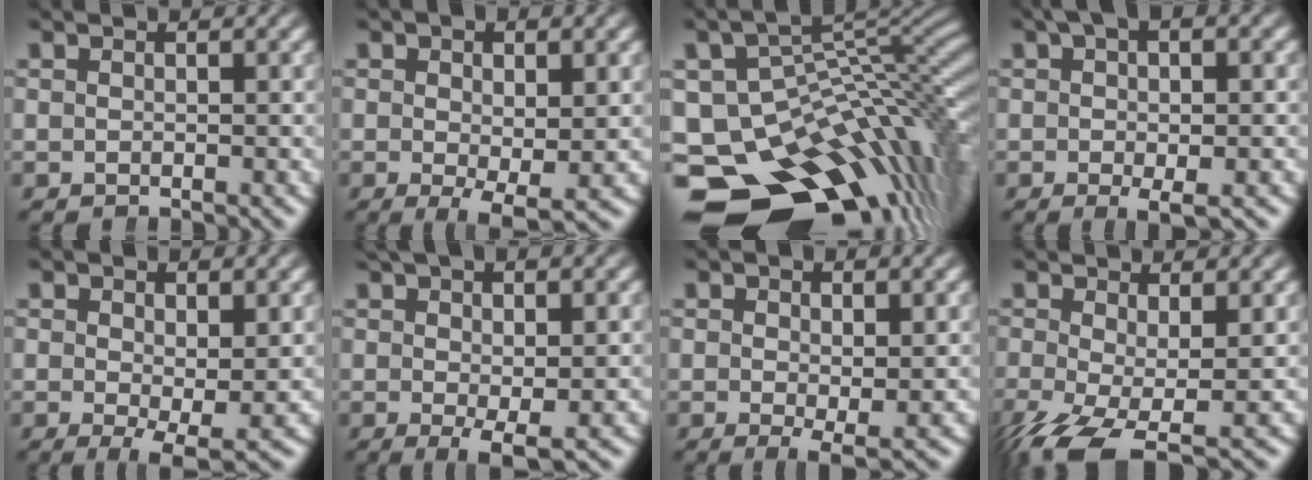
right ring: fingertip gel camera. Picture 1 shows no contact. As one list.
[{"total": 3.8, "force": [-1.4, 1.6, 3.1], "torque": [-0.055, -0.025, -0.011]}, {"total": 23.1, "force": [-10.8, 14.8, 14.1], "torque": [-0.228, -0.074, -0.142]}, {"total": 3.8, "force": [0.0, 1.0, 3.6], "torque": [-0.058, -0.001, 0.002]}, {"total": 3.9, "force": [-1.5, 1.6, 3.2], "torque": [-0.058, -0.030, -0.012]}, {"total": 3.9, "force": [-0.5, 1.1, 3.7], "torque": [-0.059, -0.015, 0.003]}, {"total": 2.3, "force": [-0.5, 0.8, 2.1], "torque": [-0.034, -0.011, -0.004]}, {"total": 5.7, "force": [-3.3, 2.5, 4.0], "torque": [-0.101, -0.057, -0.026]}]